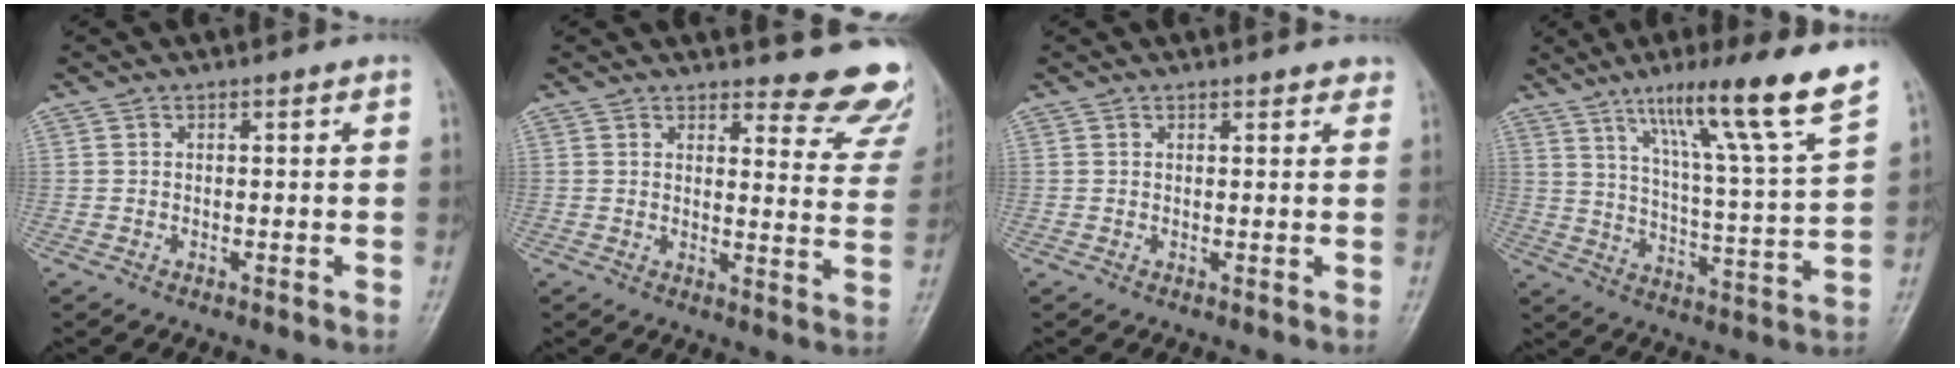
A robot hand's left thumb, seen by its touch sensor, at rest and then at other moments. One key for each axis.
{"total": 12.4, "fx": 11.6, "fy": 3.2, "fz": 3.1, "tx": 0.007, "ty": -0.112, "tz": 0.108}
{"total": 2.1, "fx": 1.9, "fy": 0.8, "fz": 0.7, "tx": 0.007, "ty": -0.005, "tz": 0.016}
{"total": 18.9, "fx": 12.1, "fy": 0.4, "fz": 14.5, "tx": -0.209, "ty": -0.055, "tz": 0.187}